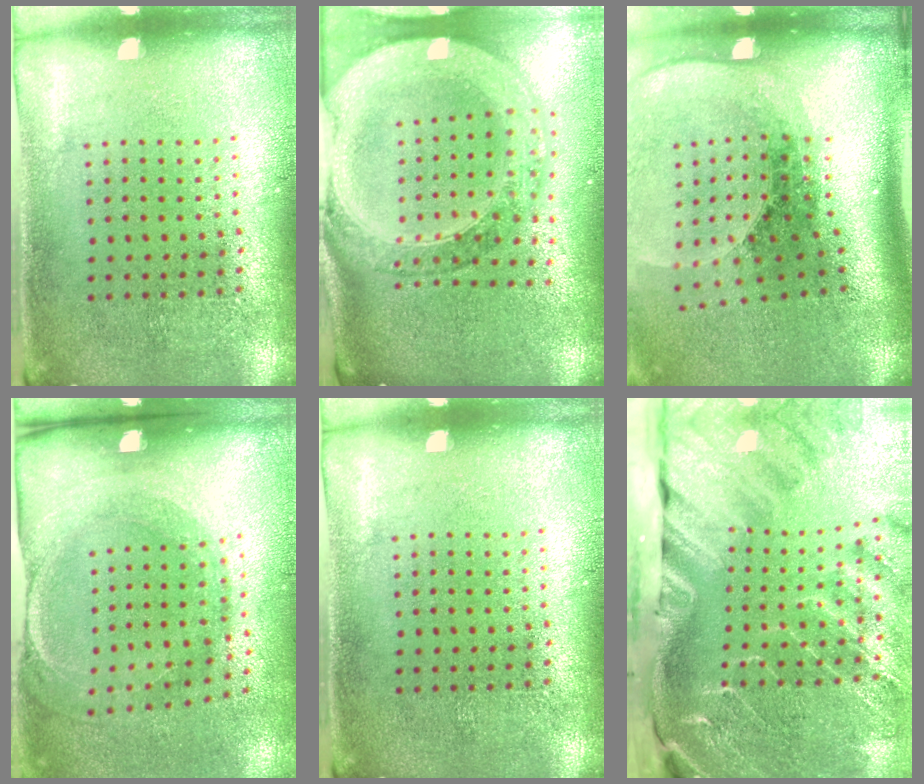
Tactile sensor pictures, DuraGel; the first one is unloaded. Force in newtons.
{"total": 3.0, "press": 2.5, "slide": 1.6}
{"total": 2.7, "press": 1.9, "slide": 1.9}
{"total": 1.7, "press": 1.3, "slide": 1.1}
{"total": 0.0}
{"total": 4.3, "press": 3.3, "slide": 2.7}